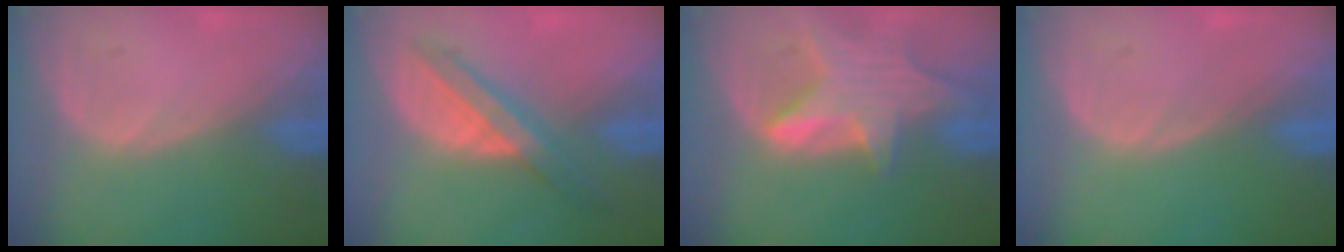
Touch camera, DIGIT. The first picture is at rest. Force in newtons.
{"total": 5.8, "press": 5.8, "slide": 0.4}
{"total": 8.4, "press": 7.4, "slide": 4.0}
{"total": 0.0}